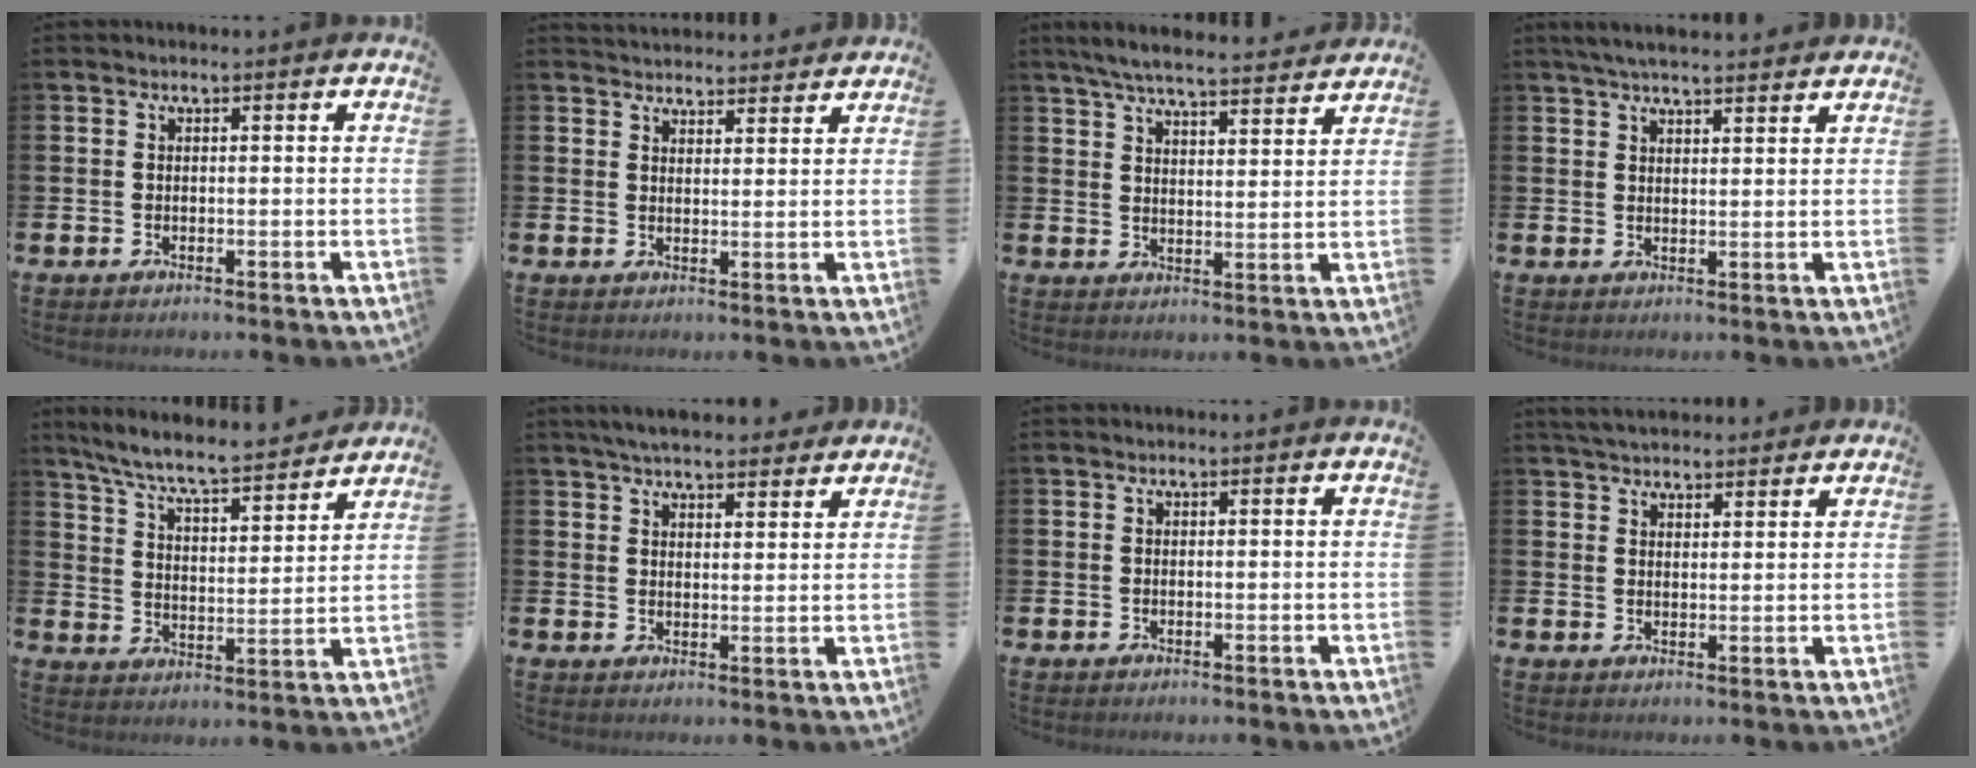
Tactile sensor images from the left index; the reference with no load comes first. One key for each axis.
{"total": 3.4, "fx": 3.4, "fy": 0.8, "fz": -0.1, "tx": -0.003, "ty": -0.015, "tz": 0.062}
{"total": 6.5, "fx": 6.2, "fy": 0.6, "fz": 1.8, "tx": -0.046, "ty": -0.037, "tz": 0.108}
{"total": 4.3, "fx": 4.0, "fy": 0.4, "fz": 1.3, "tx": -0.035, "ty": -0.009, "tz": 0.074}
{"total": 7.9, "fx": 7.4, "fy": 0.8, "fz": 2.7, "tx": -0.082, "ty": -0.055, "tz": 0.126}
{"total": 5.0, "fx": 4.7, "fy": 0.9, "fz": 1.2, "tx": -0.031, "ty": -0.014, "tz": 0.086}
{"total": 0.0}
{"total": 4.0, "fx": 3.9, "fy": 0.9, "fz": 0.7, "tx": -0.020, "ty": -0.013, "tz": 0.072}